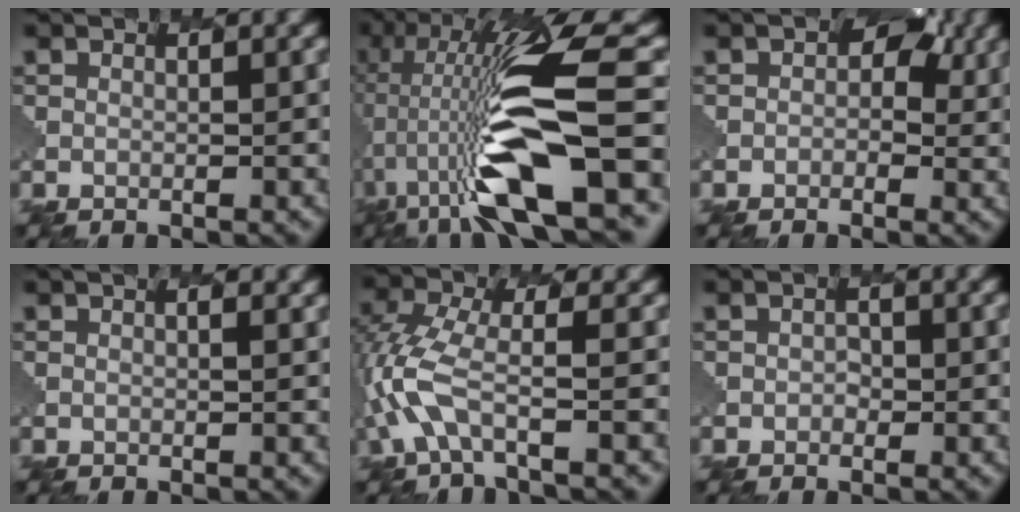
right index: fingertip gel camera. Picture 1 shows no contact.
{"total": 11.9, "force": [-2.2, 3.8, 11.1], "torque": [-0.239, 0.035, -0.071]}
{"total": 2.3, "force": [0.8, 2.1, 0.0], "torque": [-0.005, 0.004, -0.019]}
{"total": 0.6, "force": [0.6, -0.2, -0.2], "torque": [0.004, 0.011, -0.003]}
{"total": 3.7, "force": [-1.9, 1.7, 2.7], "torque": [-0.119, 0.014, -0.068]}
{"total": 1.5, "force": [-0.1, 1.4, -0.6], "torque": [-0.008, -0.007, -0.017]}